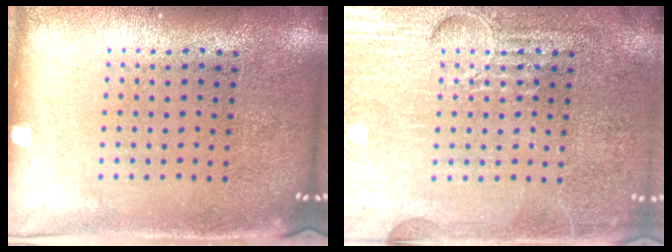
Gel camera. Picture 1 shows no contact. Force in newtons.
{"total": 6.2, "press": 6.1, "slide": 0.8}